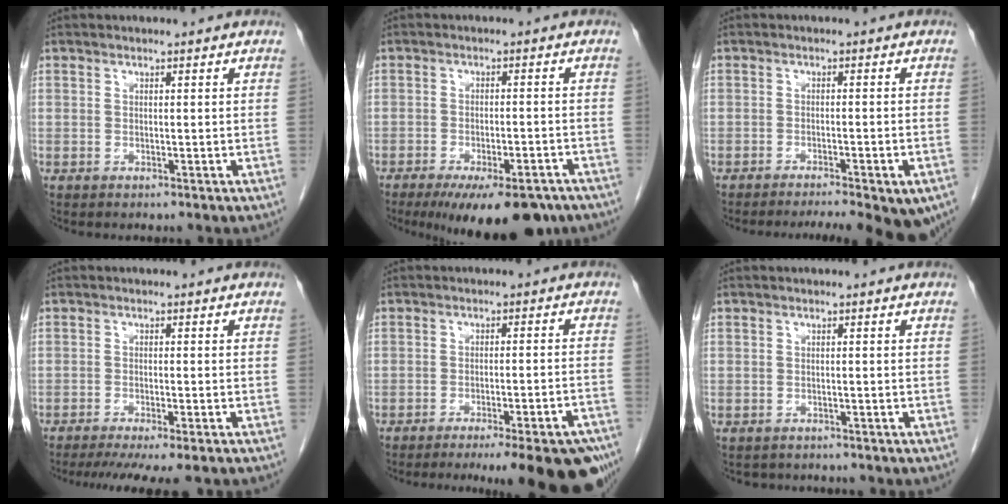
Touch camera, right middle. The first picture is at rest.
{"total": 13.3, "force": [-10.0, 4.0, 7.8], "torque": [-0.096, -0.013, -0.140]}
{"total": 12.2, "force": [-9.2, 2.4, 7.7], "torque": [-0.095, -0.010, -0.117]}
{"total": 9.8, "force": [-8.0, 0.7, 5.5], "torque": [-0.068, -0.016, -0.116]}
{"total": 16.9, "force": [-13.6, 1.4, 10.0], "torque": [-0.071, -0.011, -0.174]}
{"total": 2.7, "force": [-2.4, 1.1, 0.2], "torque": [-0.006, -0.002, -0.031]}